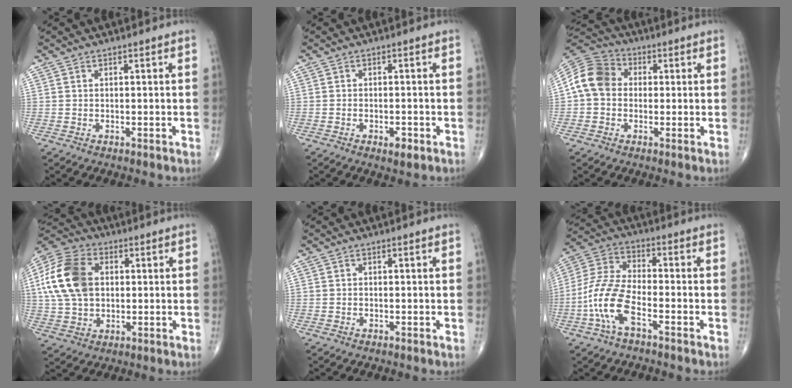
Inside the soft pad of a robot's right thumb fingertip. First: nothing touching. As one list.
[{"total": 2.7, "force": [-1.2, 1.2, 2.1], "torque": [-0.028, 0.001, -0.016]}, {"total": 10.1, "force": [0.6, 8.3, 5.8], "torque": [-0.097, 0.029, -0.005]}, {"total": 16.1, "force": [2.7, 11.0, 11.5], "torque": [-0.218, 0.013, 0.045]}, {"total": 0.0}, {"total": 11.0, "force": [-4.5, 4.5, 9.0], "torque": [-0.205, 0.030, -0.094]}]